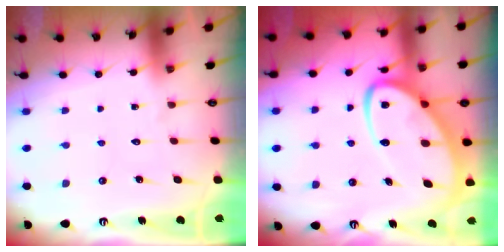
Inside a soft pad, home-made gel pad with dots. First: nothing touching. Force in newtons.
{"total": 14.2, "press": 14.1, "slide": 1.4}